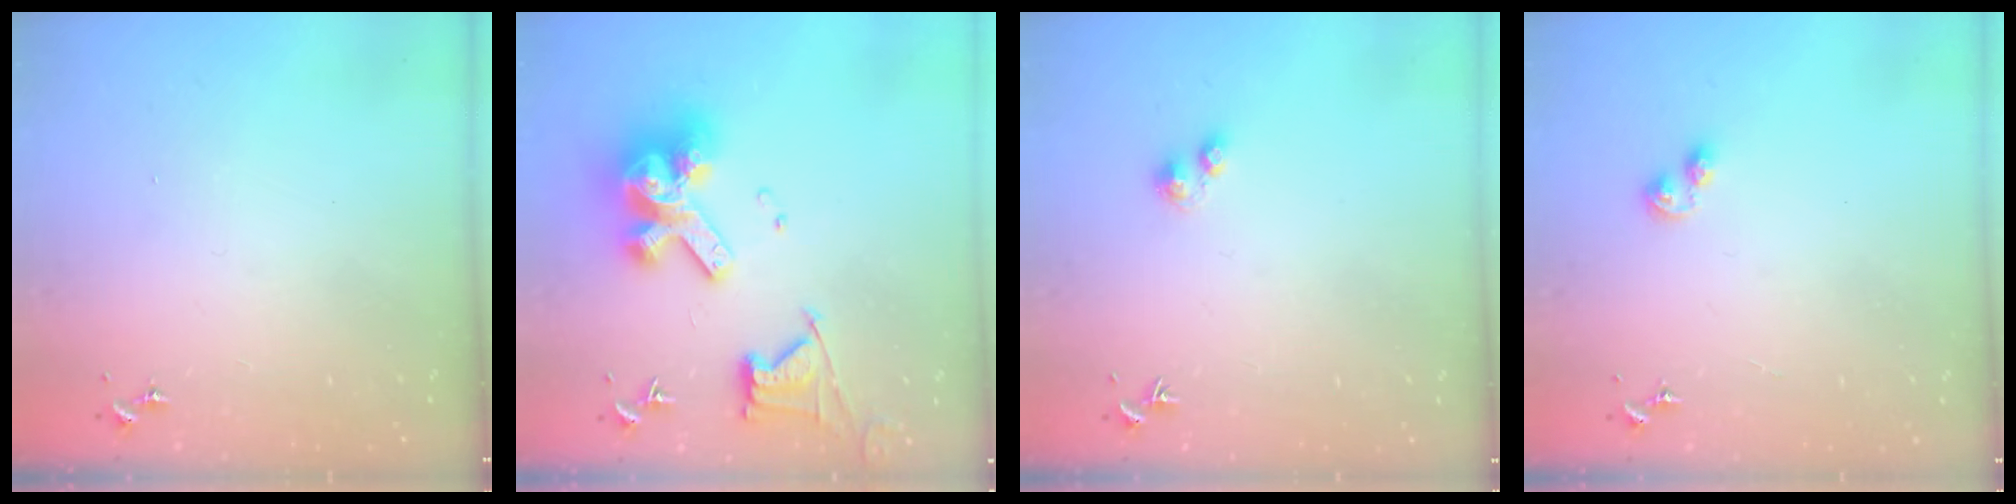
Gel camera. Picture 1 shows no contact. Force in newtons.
{"total": 19.7, "press": 19.5, "slide": 2.3}
{"total": 2.4, "press": 2.3, "slide": 0.3}
{"total": 3.5, "press": 3.5, "slide": 0.5}